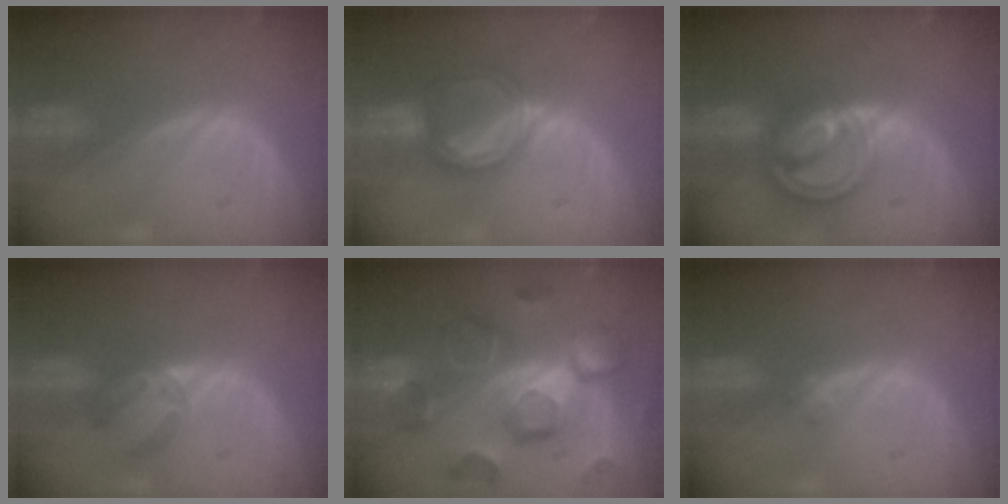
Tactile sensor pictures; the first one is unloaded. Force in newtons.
{"total": 5.7, "press": 5.4, "slide": 1.5}
{"total": 8.7, "press": 7.3, "slide": 4.6}
{"total": 3.5, "press": 3.3, "slide": 1.0}
{"total": 12.3, "press": 12.3, "slide": 1.0}
{"total": 1.2, "press": 1.1, "slide": 0.6}